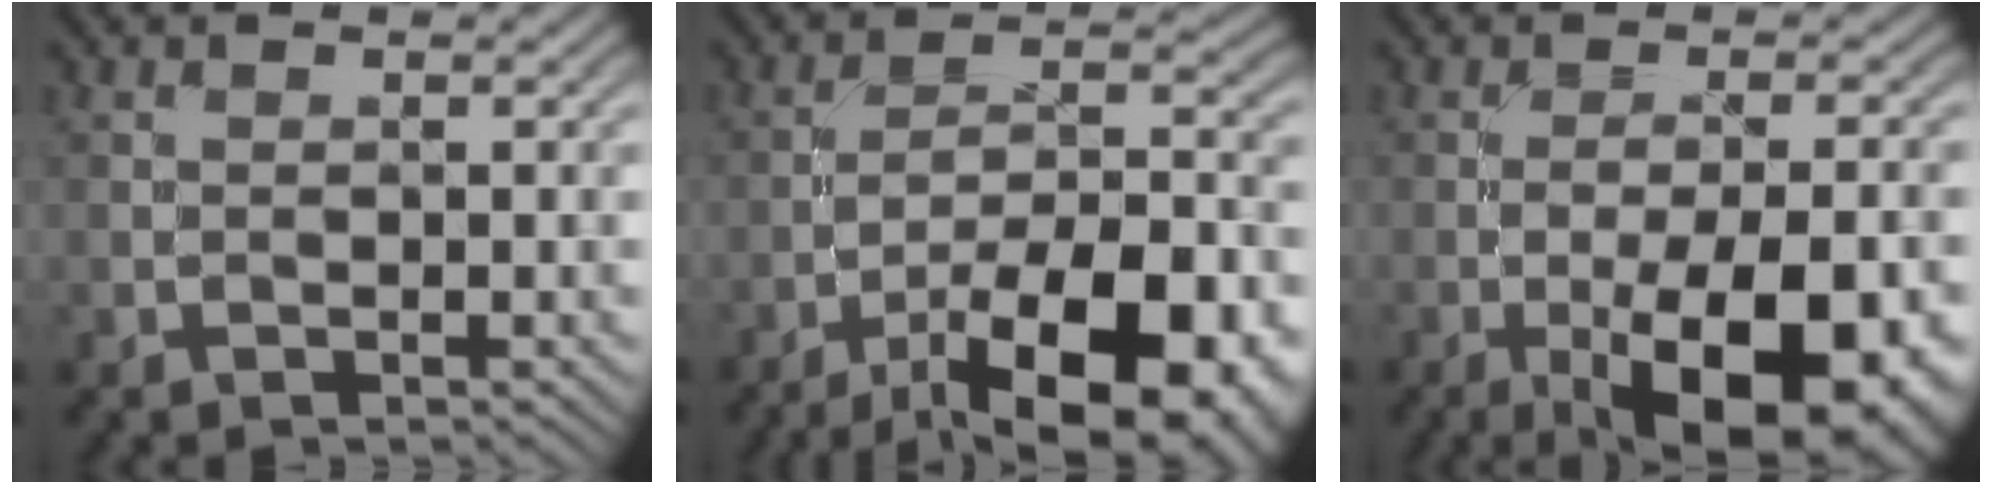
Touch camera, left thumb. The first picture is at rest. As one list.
[{"total": 17.8, "force": [-11.1, 6.2, 12.4], "torque": [-0.170, -0.014, -0.166]}, {"total": 14.6, "force": [-6.6, 5.3, 11.8], "torque": [-0.160, -0.012, -0.083]}]